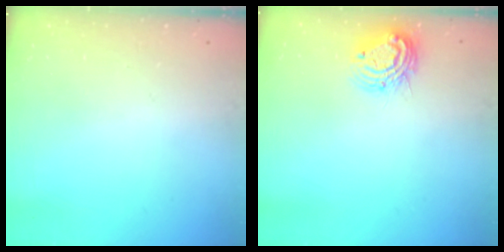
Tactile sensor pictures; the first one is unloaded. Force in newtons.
{"total": 10.4, "press": 10.3, "slide": 0.9}